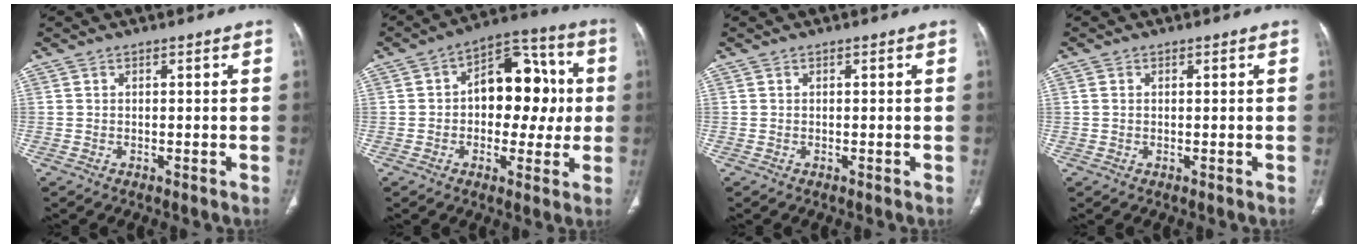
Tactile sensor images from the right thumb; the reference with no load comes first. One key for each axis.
{"total": 15.4, "fx": 1.0, "fy": 9.9, "fz": 11.8, "tx": -0.111, "ty": 0.036, "tz": 0.009}
{"total": 0.0}
{"total": 1.0, "fx": 0.2, "fy": 0.8, "fz": 0.6, "tx": -0.012, "ty": 0.002, "tz": 0.006}